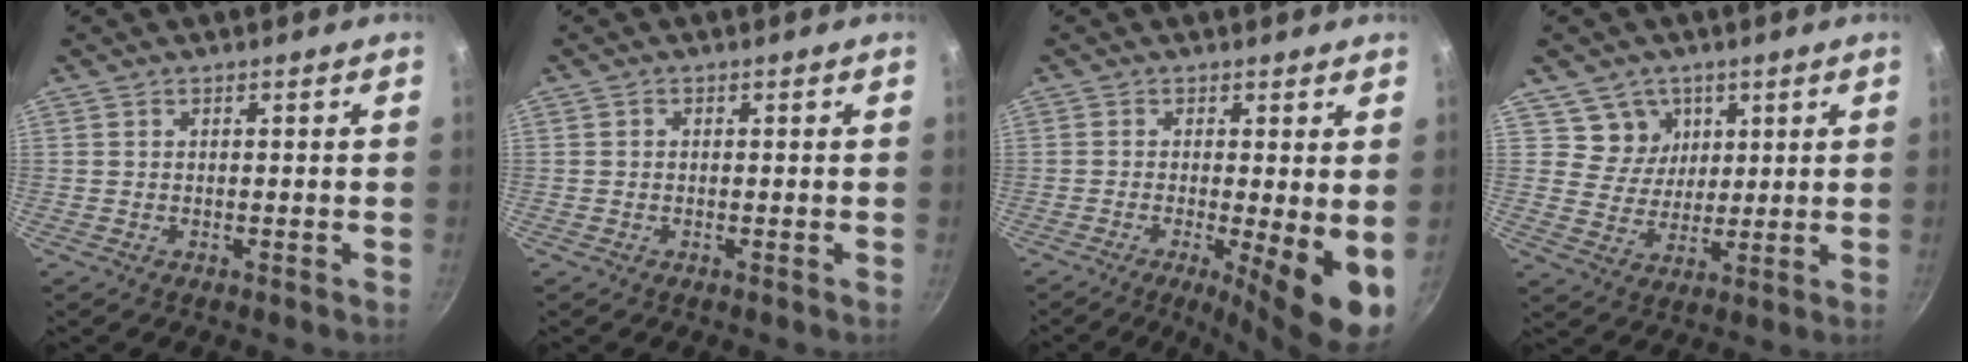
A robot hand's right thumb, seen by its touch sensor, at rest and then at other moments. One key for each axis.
{"total": 0.6, "fx": 0.0, "fy": 0.5, "fz": 0.2, "tx": -0.002, "ty": 0.003, "tz": -0.001}
{"total": 10.3, "fx": -1.7, "fy": 2.0, "fz": 9.9, "tx": -0.130, "ty": -0.013, "tz": -0.022}
{"total": 6.8, "fx": 3.0, "fy": 5.9, "fz": 1.7, "tx": 0.007, "ty": -0.022, "tz": 0.053}